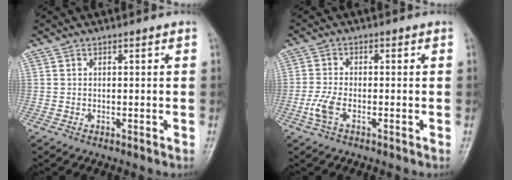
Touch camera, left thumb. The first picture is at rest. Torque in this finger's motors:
{"motor_torque": [-0.08, 0.14, 0.35, 0.06, 0.03]}